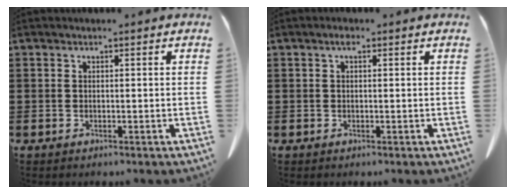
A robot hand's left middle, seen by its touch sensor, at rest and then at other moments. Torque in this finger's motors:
{"motor_torque": [-0.36, 0.49, 0.06, 0.07]}